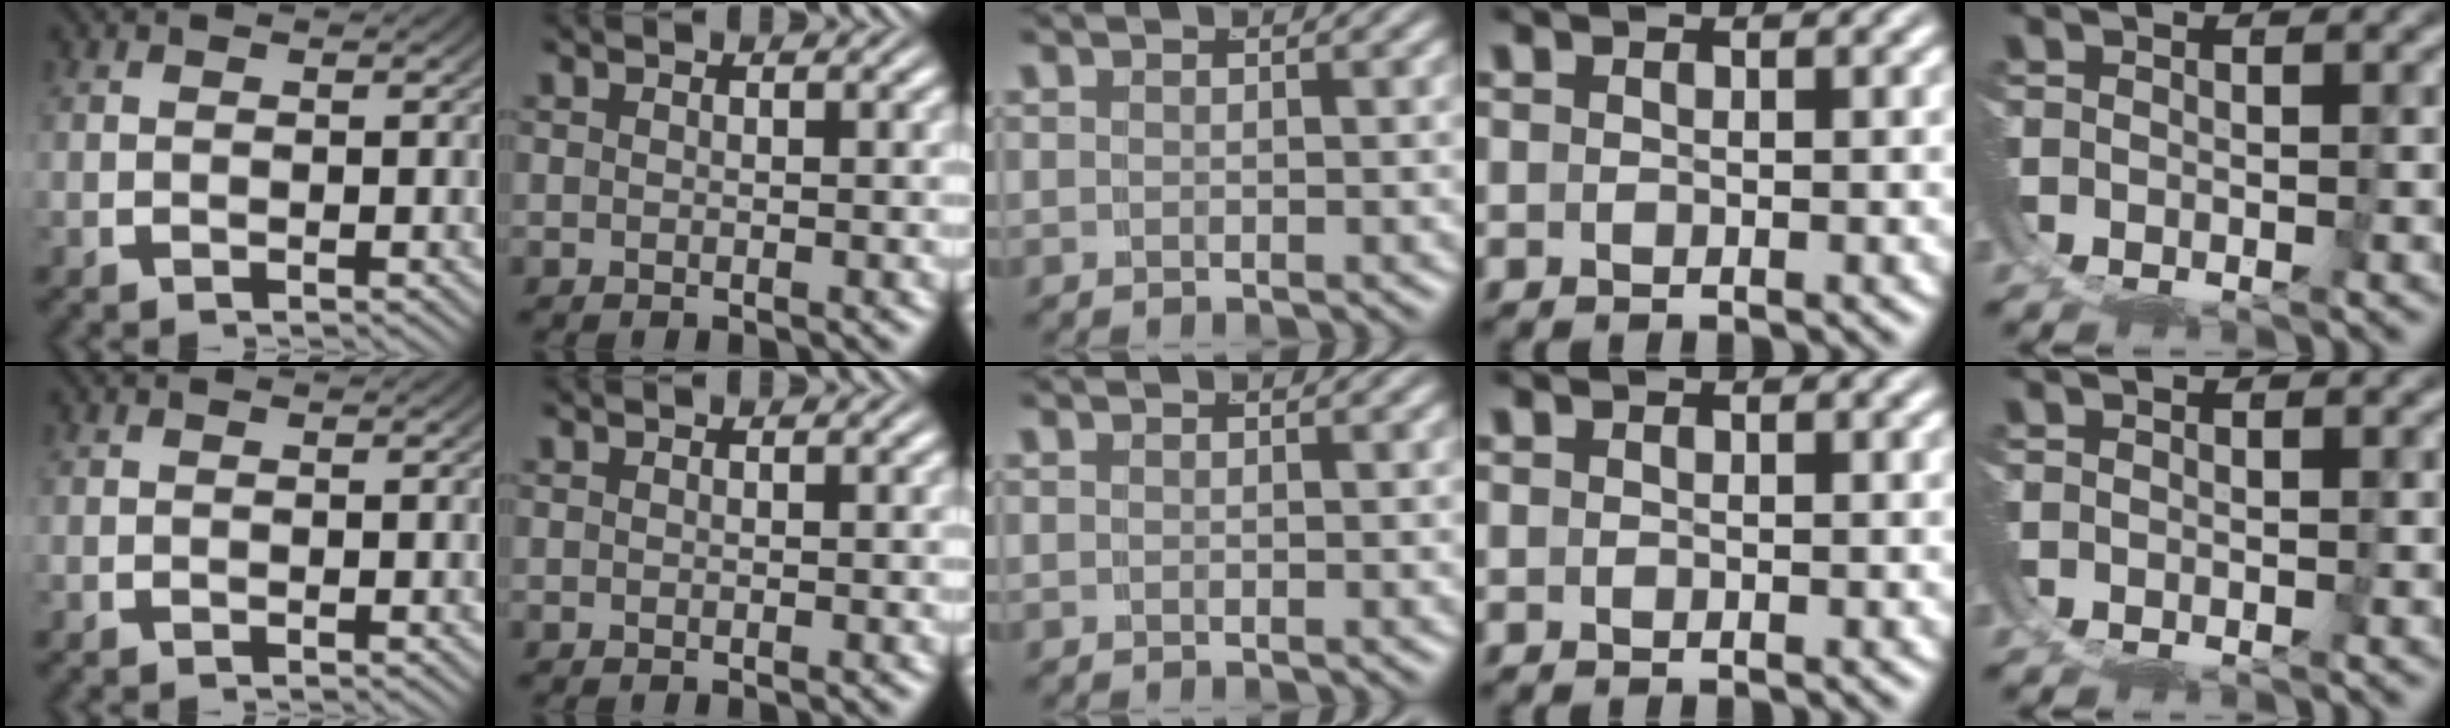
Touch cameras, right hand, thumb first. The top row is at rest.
{}